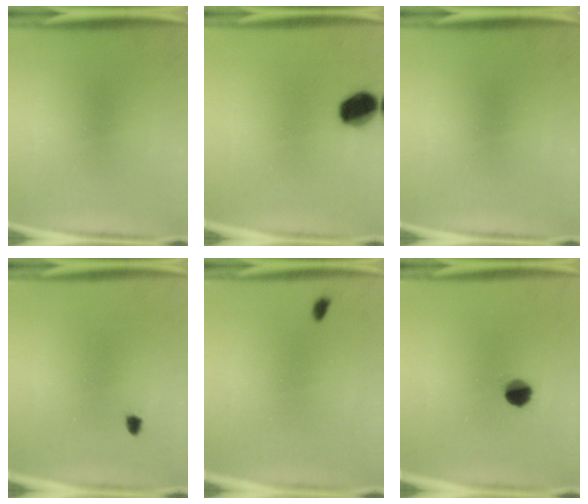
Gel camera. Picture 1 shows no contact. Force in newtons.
{"total": 8.1}
{"total": 0.0}
{"total": 1.0}
{"total": 0.7}
{"total": 5.1}